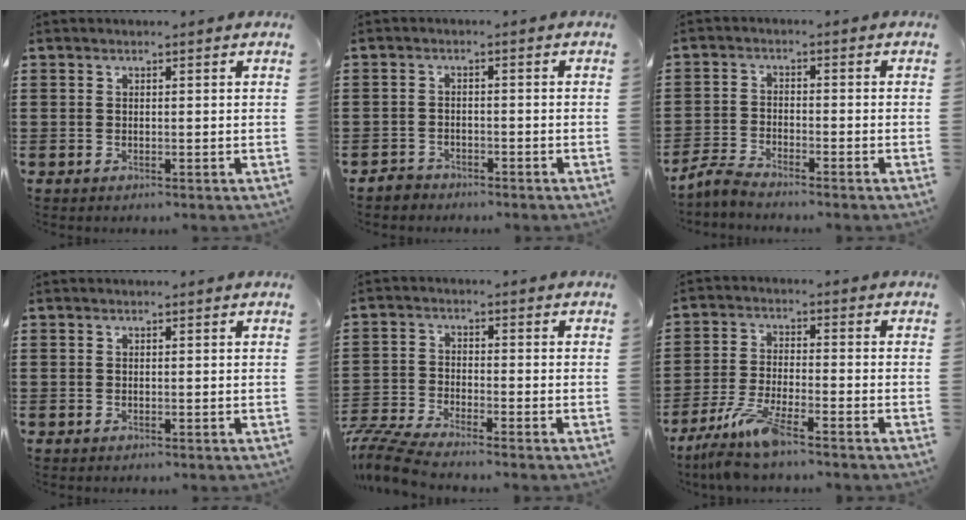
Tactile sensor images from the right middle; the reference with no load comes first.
{"total": 2.2, "force": [-2.0, 0.8, -0.2], "torque": [-0.004, 0.004, -0.045]}
{"total": 3.5, "force": [-3.4, 0.5, 0.8], "torque": [-0.039, -0.001, -0.077]}
{"total": 0.0}
{"total": 5.9, "force": [-5.6, 0.5, 1.9], "torque": [-0.063, -0.010, -0.117]}
{"total": 7.4, "force": [-5.8, 0.5, 4.5], "torque": [-0.102, -0.018, -0.112]}